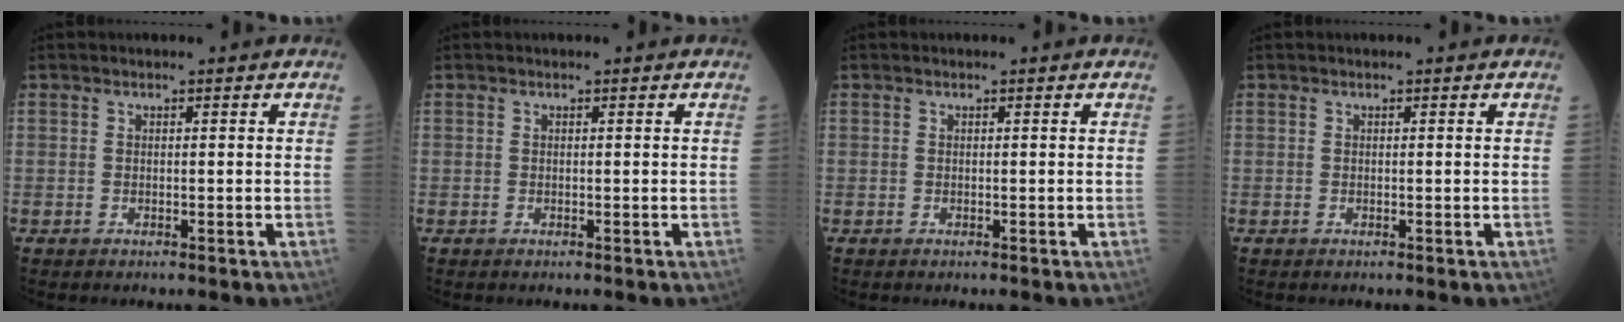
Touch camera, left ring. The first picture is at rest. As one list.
[{"total": 0.0}, {"total": 0.0}, {"total": 0.0}]